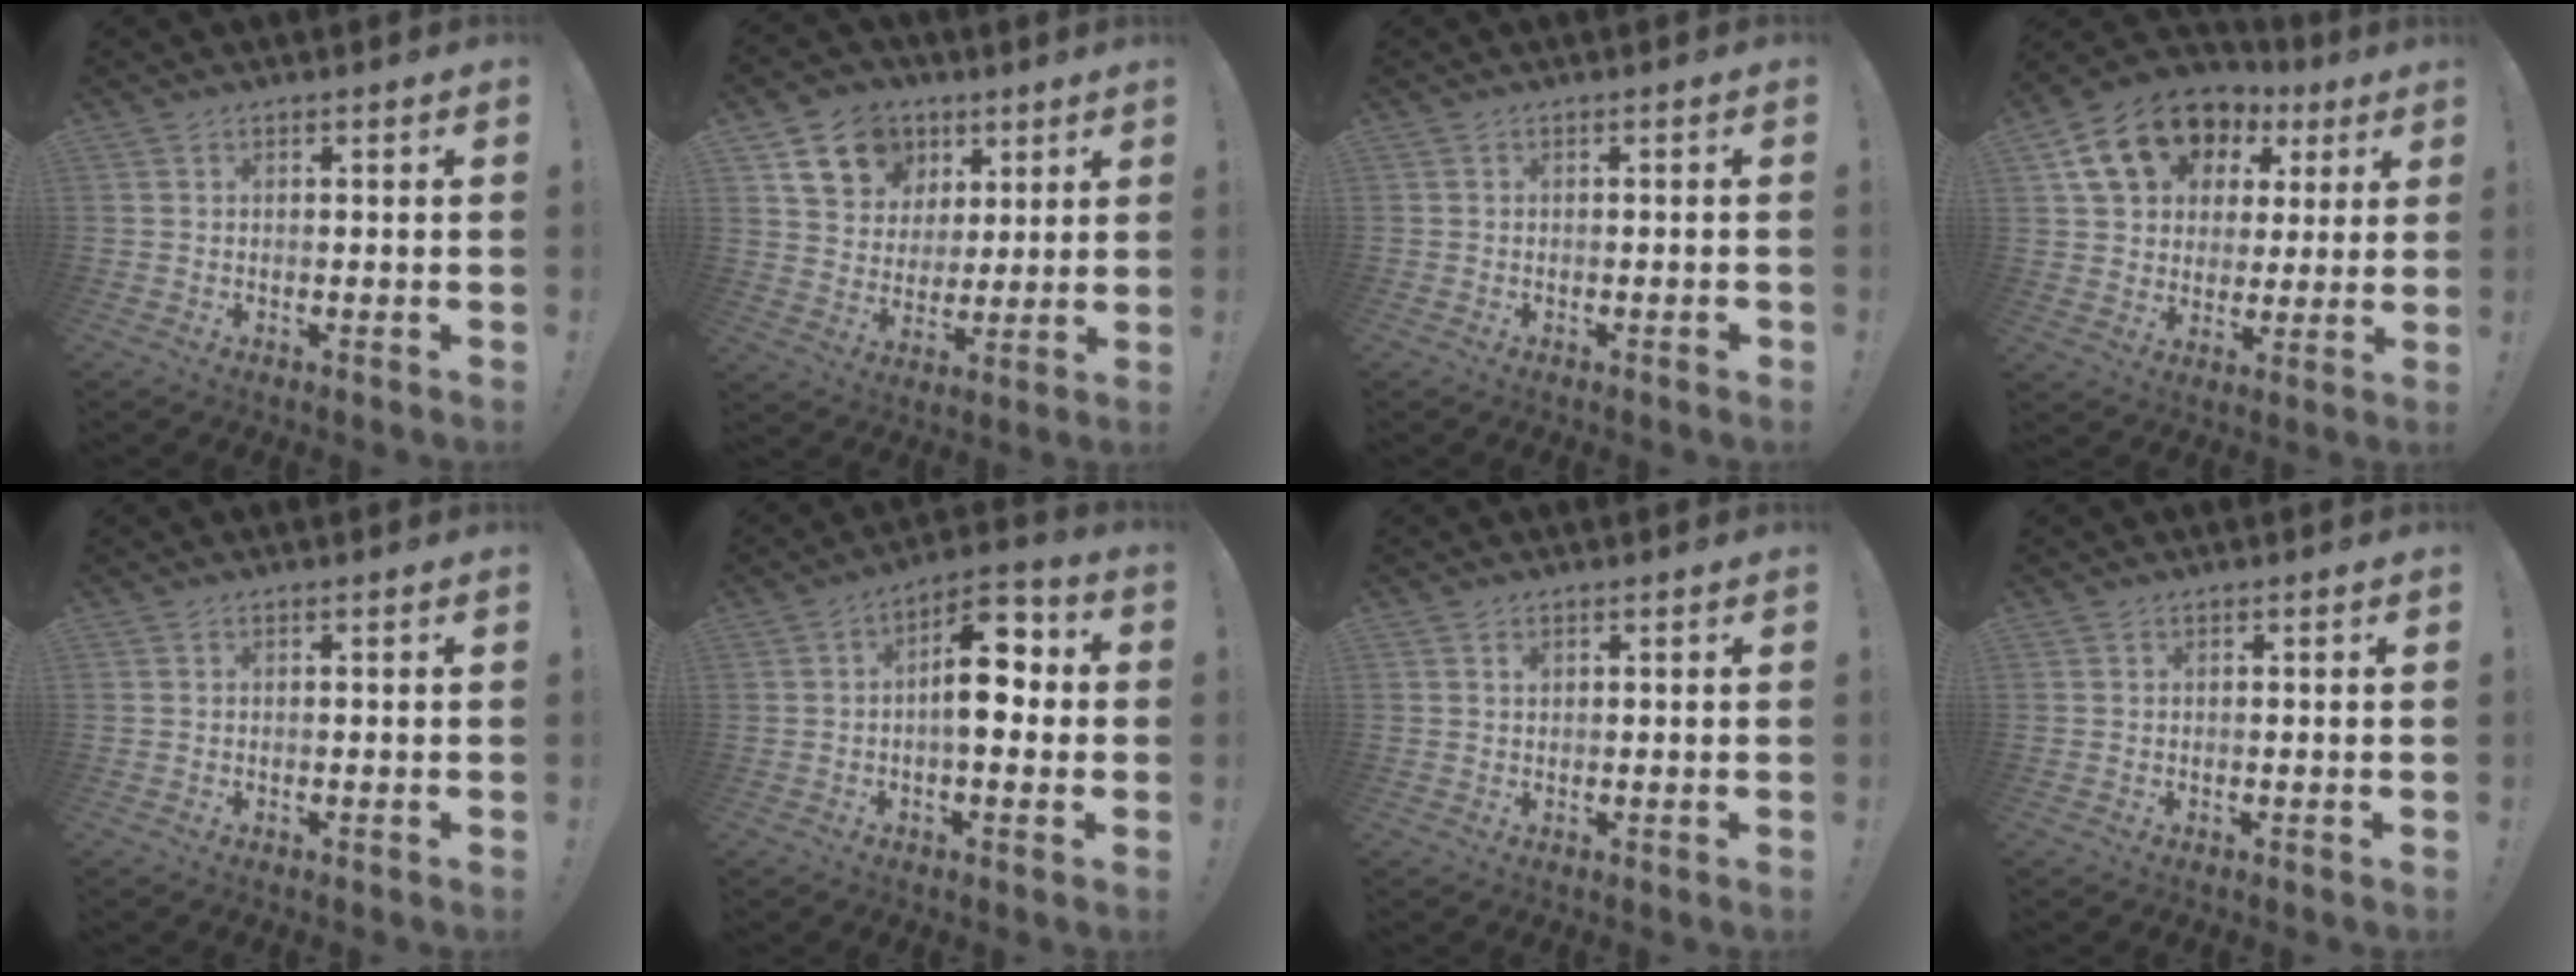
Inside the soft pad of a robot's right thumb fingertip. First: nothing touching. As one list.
[{"total": 14.7, "force": [6.9, 11.7, 5.4], "torque": [-0.078, -0.028, 0.141]}, {"total": 1.1, "force": [-0.9, 0.2, 0.6], "torque": [-0.008, 0.003, -0.016]}, {"total": 17.5, "force": [8.0, 12.9, 8.7], "torque": [-0.136, -0.030, 0.160]}, {"total": 0.0}, {"total": 12.9, "force": [0.4, 6.4, 11.2], "torque": [-0.153, 0.013, 0.007]}, {"total": 0.8, "force": [0.5, 0.6, 0.3], "torque": [-0.005, 0.000, 0.009]}, {"total": 0.0}]